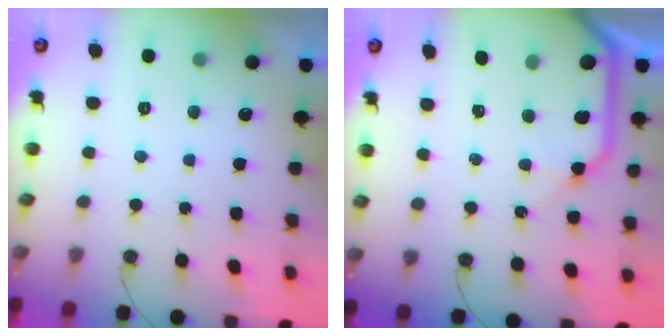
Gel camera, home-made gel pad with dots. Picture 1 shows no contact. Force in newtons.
{"total": 12.3, "press": 12.3, "slide": 1.2}